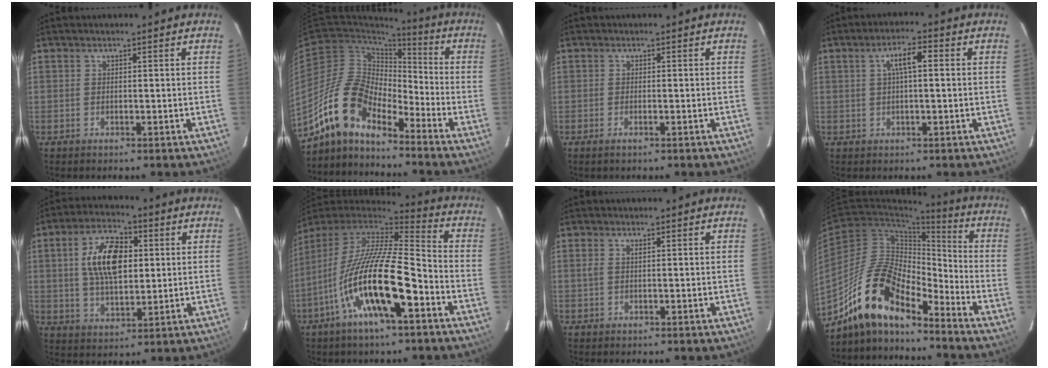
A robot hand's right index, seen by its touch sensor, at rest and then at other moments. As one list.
[{"total": 13.8, "force": [-10.9, 5.0, 6.8], "torque": [-0.126, 0.011, -0.223]}, {"total": 1.2, "force": [-0.8, 0.1, 0.9], "torque": [-0.018, 0.000, -0.015]}, {"total": 4.7, "force": [0.9, 1.1, 4.5], "torque": [-0.082, 0.013, 0.017]}, {"total": 12.3, "force": [2.3, 6.3, 10.2], "torque": [-0.189, 0.016, 0.043]}, {"total": 20.0, "force": [-8.3, 4.7, 17.5], "torque": [-0.317, -0.034, -0.160]}, {"total": 1.1, "force": [0.4, 0.5, 1.0], "torque": [-0.022, 0.002, 0.006]}, {"total": 15.8, "force": [-12.4, 5.0, 8.4], "torque": [-0.155, 0.005, -0.244]}]